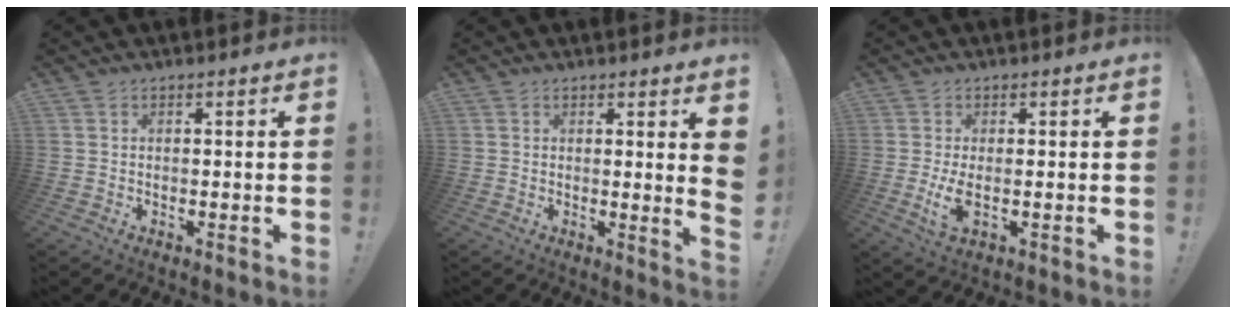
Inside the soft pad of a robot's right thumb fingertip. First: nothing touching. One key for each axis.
{"total": 4.0, "fx": 1.7, "fy": -0.4, "fz": 3.6, "tx": -0.039, "ty": -0.028, "tz": 0.026}
{"total": 5.0, "fx": -0.7, "fy": 1.9, "fz": 4.6, "tx": -0.086, "ty": -0.013, "tz": -0.011}